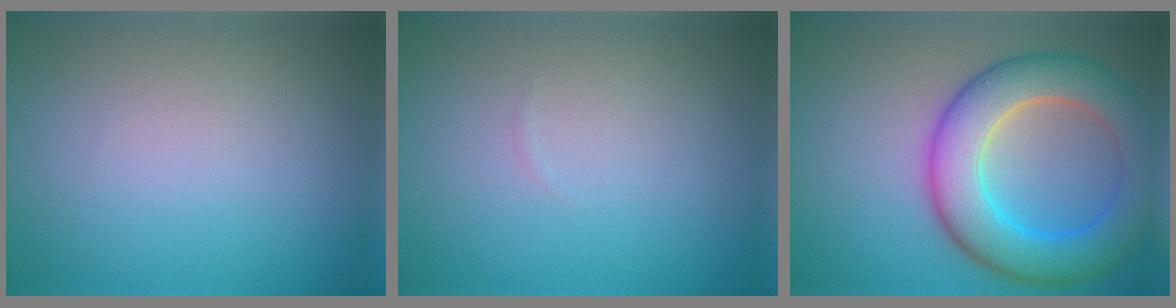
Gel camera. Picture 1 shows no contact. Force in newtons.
{"total": 0.0}
{"total": 8.7, "press": 8.7, "slide": 0.1}